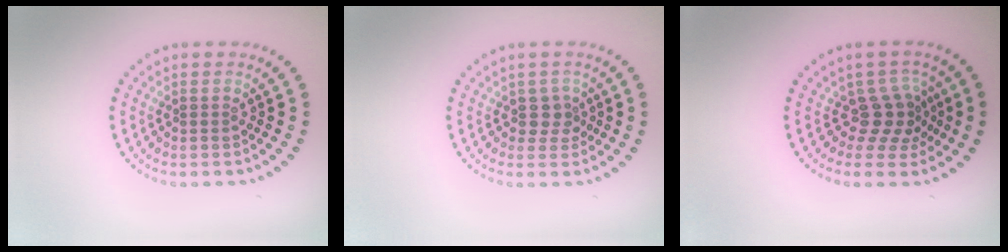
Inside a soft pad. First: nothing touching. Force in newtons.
{"total": 1.6, "press": 1.3, "slide": 0.9}
{"total": 3.0, "press": 2.2, "slide": 2.0}